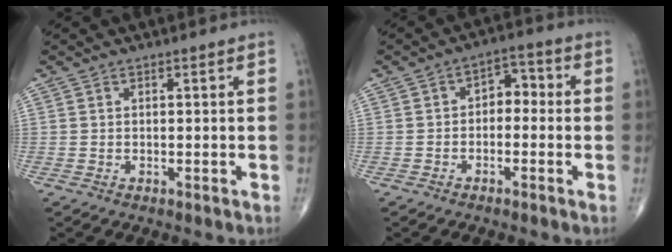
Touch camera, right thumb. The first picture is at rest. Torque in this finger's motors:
{"motor_torque": [-0.33, -0.26, 0.01, -0.01, 0.01]}